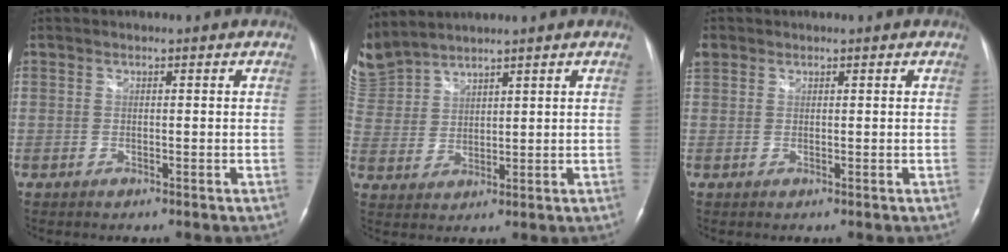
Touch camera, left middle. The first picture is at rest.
{"total": 9.2, "force": [8.6, 2.6, 2.0], "torque": [-0.069, 0.016, 0.187]}
{"total": 2.8, "force": [1.5, 2.2, 0.7], "torque": [-0.028, 0.020, 0.034]}